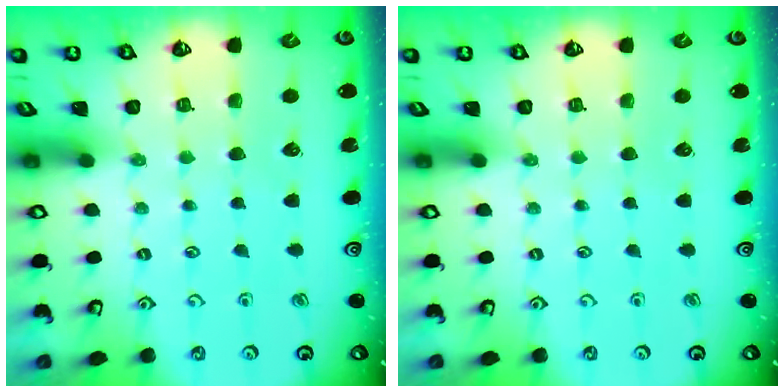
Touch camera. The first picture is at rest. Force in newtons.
{"total": 0.0}